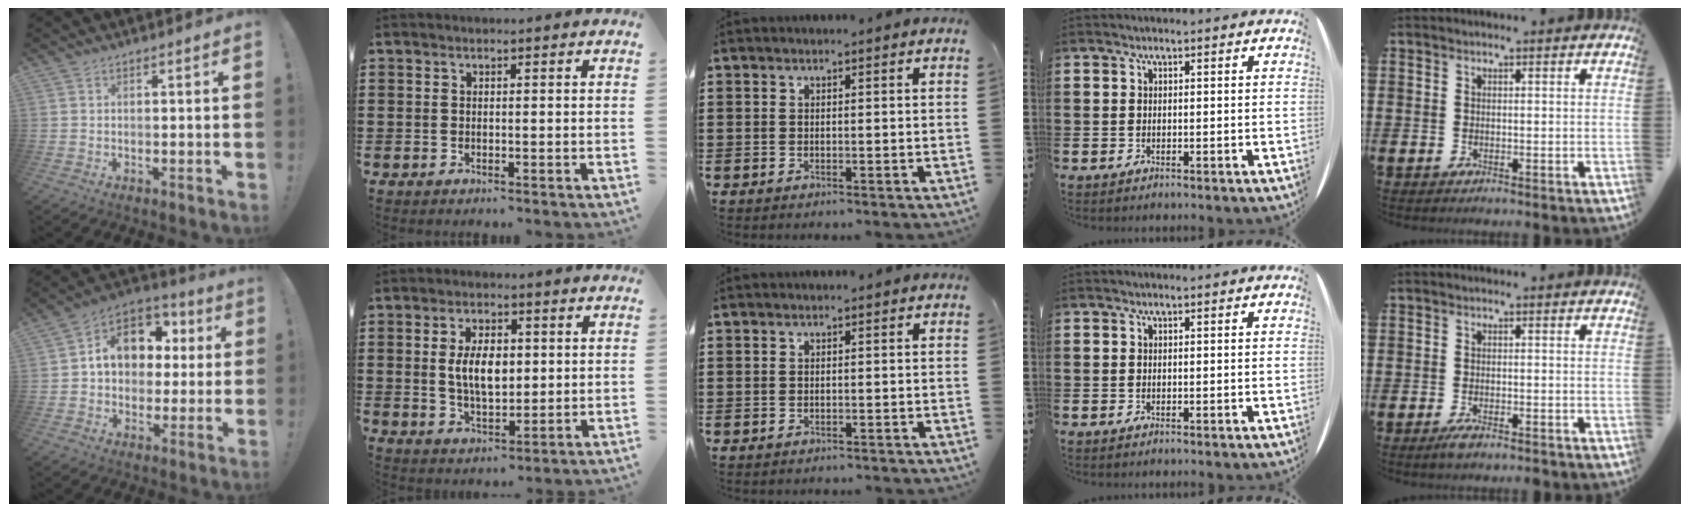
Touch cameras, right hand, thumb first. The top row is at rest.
{"thumb": {"total": 13.6, "force": [3.5, 10.7, 7.7], "torque": [-0.105, -0.007, 0.071]}, "index": {"total": 6.8, "force": [0.8, 3.6, 5.7], "torque": [-0.107, 0.003, 0.007]}, "middle": {"total": 0.7, "force": [-0.7, 0.0, 0.1], "torque": [-0.003, -0.001, -0.014]}, "little": {"total": 1.6, "force": [-0.9, 0.5, 1.3], "torque": [-0.015, -0.002, -0.020]}}